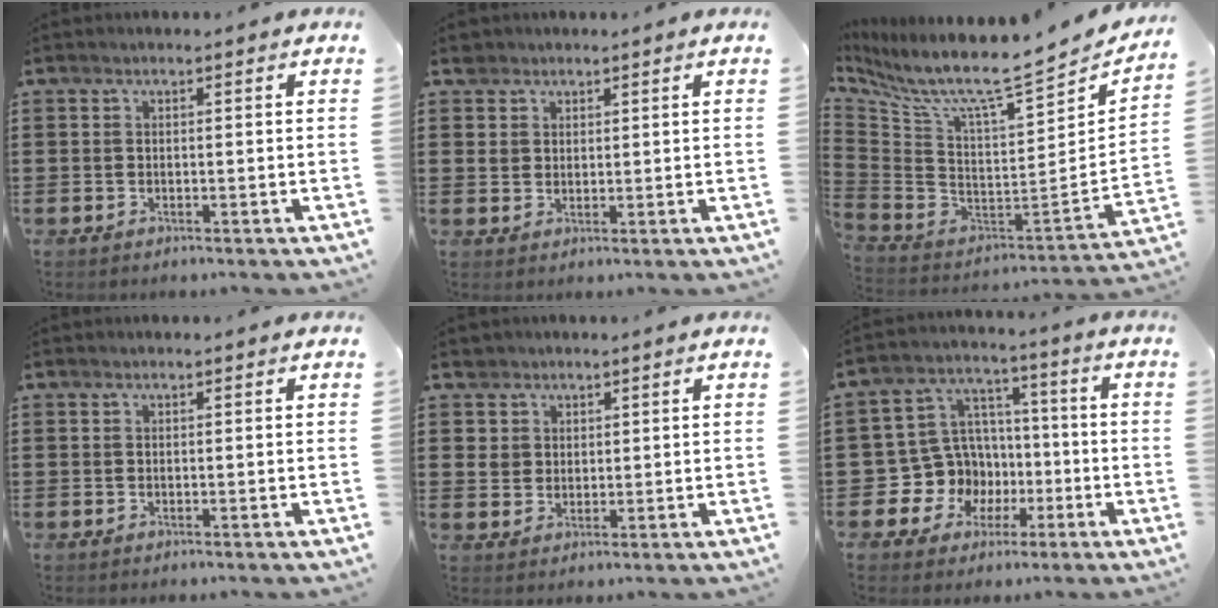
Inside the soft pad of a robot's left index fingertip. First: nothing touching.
{"total": 3.0, "force": [1.8, 2.3, 0.0], "torque": [-0.004, 0.008, 0.034]}
{"total": 8.6, "force": [6.6, 0.7, 5.4], "torque": [-0.113, -0.073, 0.105]}
{"total": 0.0}
{"total": 4.1, "force": [2.1, 3.4, 0.4], "torque": [-0.016, 0.010, 0.038]}
{"total": 10.0, "force": [-2.1, 9.6, 1.8], "torque": [-0.092, 0.004, -0.029]}